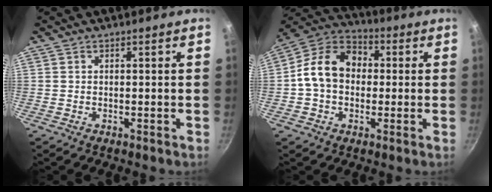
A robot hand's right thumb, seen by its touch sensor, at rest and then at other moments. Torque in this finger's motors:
{"motor_torque": [0.40, 2.15, 0.96, -0.94, 0.39]}